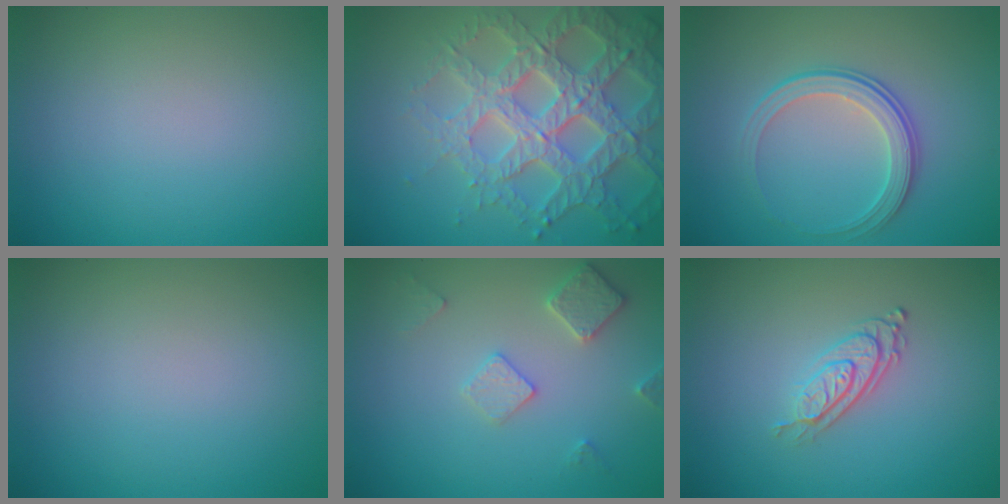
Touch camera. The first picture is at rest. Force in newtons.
{"total": 7.0, "press": 6.8, "slide": 1.7}
{"total": 3.3, "press": 2.8, "slide": 1.8}
{"total": 0.0}
{"total": 2.9, "press": 2.9, "slide": 0.4}
{"total": 2.8, "press": 2.0, "slide": 1.9}